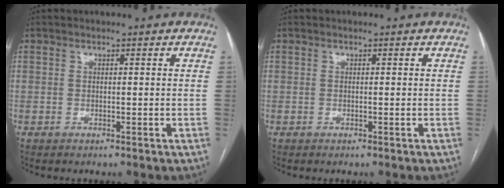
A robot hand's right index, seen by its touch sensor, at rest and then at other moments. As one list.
[{"total": 0.0}]